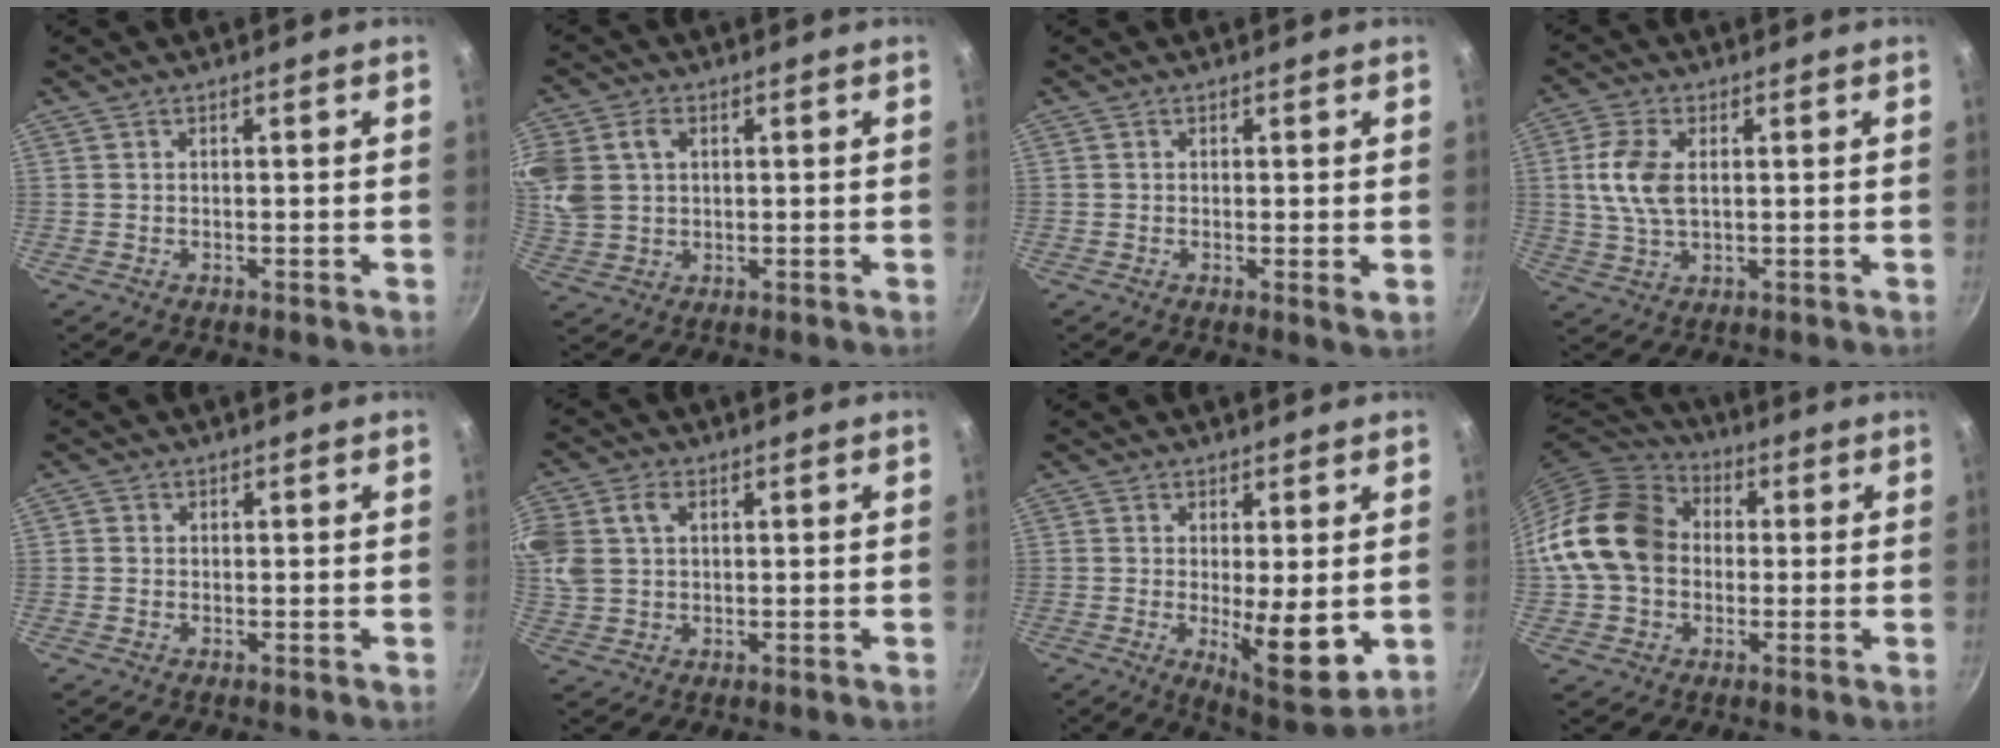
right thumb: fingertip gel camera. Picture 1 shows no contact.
{"total": 15.5, "force": [4.1, 12.2, 8.6], "torque": [-0.218, 0.031, 0.083]}
{"total": 1.4, "force": [0.2, 0.3, 1.4], "torque": [-0.022, -0.012, -0.003]}
{"total": 8.4, "force": [1.3, 4.9, 6.7], "torque": [-0.133, 0.003, 0.023]}
{"total": 1.1, "force": [0.0, 1.0, 0.3], "torque": [-0.002, 0.001, -0.004]}
{"total": 15.1, "force": [4.2, 11.6, 8.6], "torque": [-0.220, 0.038, 0.084]}
{"total": 10.2, "force": [-0.7, 3.2, 9.7], "torque": [-0.127, -0.026, 0.003]}
{"total": 16.7, "force": [0.7, 13.3, 10.1], "torque": [-0.169, 0.034, 0.002]}